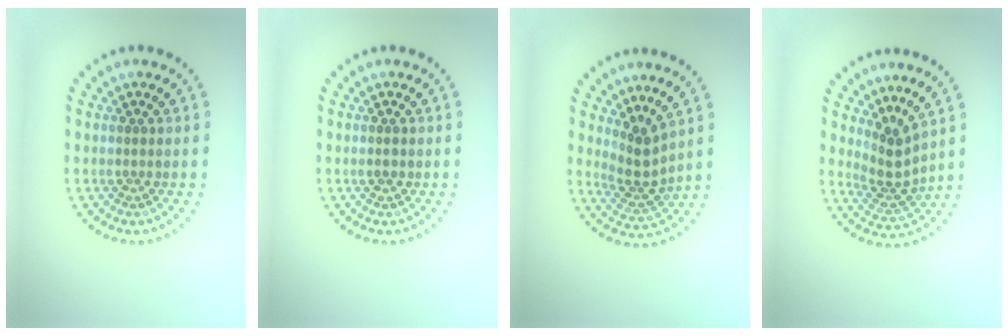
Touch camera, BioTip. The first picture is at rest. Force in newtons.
{"total": 0.8, "press": 0.8, "slide": 0.1}
{"total": 2.9, "press": 2.0, "slide": 2.1}
{"total": 2.9, "press": 2.0, "slide": 2.1}